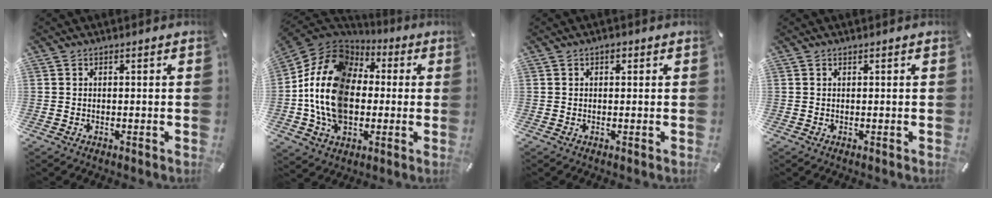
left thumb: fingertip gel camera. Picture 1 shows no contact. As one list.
[{"total": 18.6, "force": [-2.2, 14.5, 11.4], "torque": [-0.264, 0.016, -0.043]}, {"total": 1.2, "force": [0.4, 0.8, 0.8], "torque": [-0.007, 0.002, 0.005]}, {"total": 0.0}]